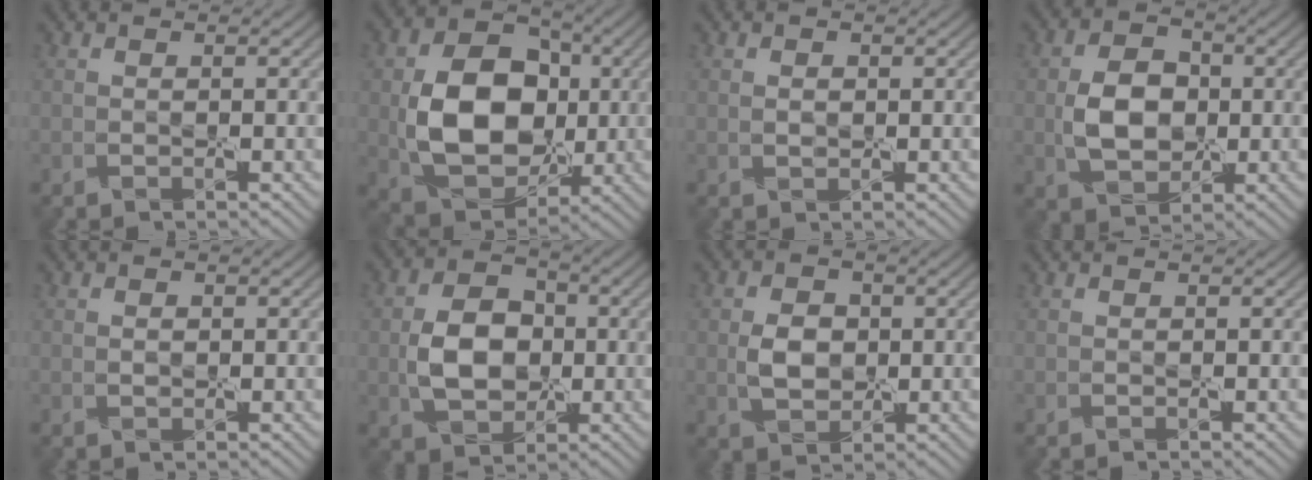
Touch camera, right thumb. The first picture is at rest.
{"total": 13.0, "force": [-0.2, 9.6, 8.8], "torque": [-0.160, -0.005, 0.004]}
{"total": 1.2, "force": [0.1, 0.8, 0.8], "torque": [-0.018, -0.001, 0.004]}
{"total": 7.2, "force": [-0.4, 5.2, 5.0], "torque": [-0.102, -0.001, -0.009]}
{"total": 0.8, "force": [0.1, 0.6, 0.5], "torque": [-0.011, -0.001, 0.002]}
{"total": 7.9, "force": [-0.7, 5.7, 5.4], "torque": [-0.109, 0.001, -0.015]}
{"total": 4.4, "force": [-0.1, 3.2, 3.1], "torque": [-0.065, -0.002, -0.005]}
{"total": 0.0}